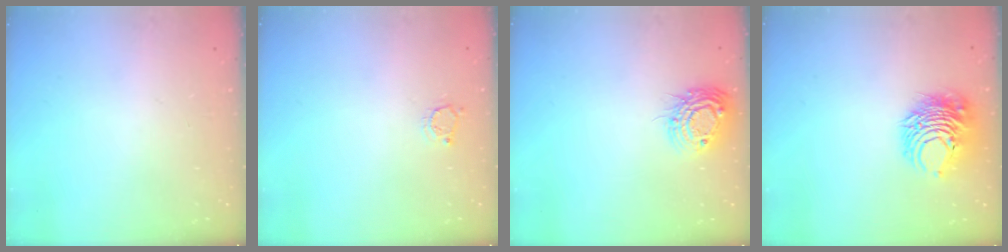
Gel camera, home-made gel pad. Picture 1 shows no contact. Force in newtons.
{"total": 3.4, "press": 3.4, "slide": 0.4}
{"total": 10.7, "press": 10.6, "slide": 0.9}
{"total": 9.3, "press": 9.3, "slide": 0.3}